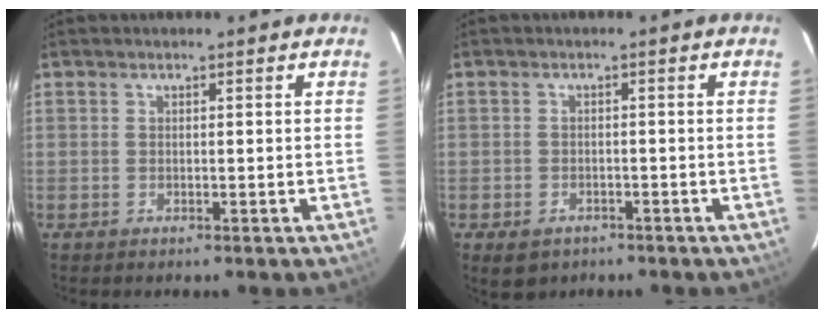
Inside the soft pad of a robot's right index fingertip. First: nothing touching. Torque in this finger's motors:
{"motor_torque": [0.38, -0.62, 0.07, 0.00]}